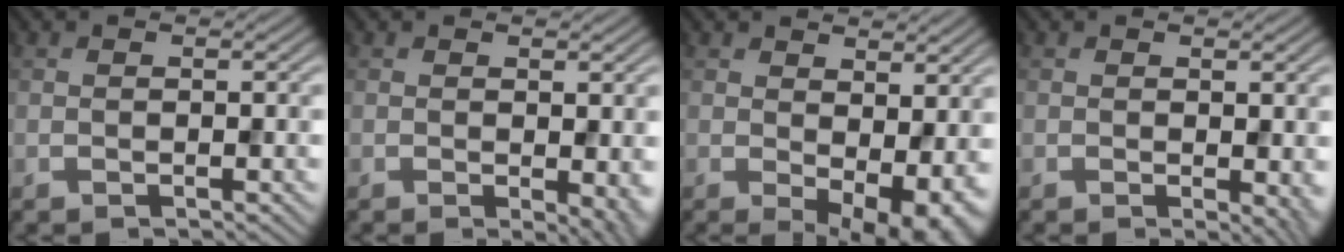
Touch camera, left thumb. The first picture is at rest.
{"total": 3.0, "force": [-0.3, 1.2, 2.7], "torque": [-0.031, -0.009, -0.002]}
{"total": 7.5, "force": [0.4, 4.1, 6.3], "torque": [-0.086, -0.018, 0.020]}
{"total": 2.2, "force": [-0.1, 0.8, 2.0], "torque": [-0.022, -0.008, 0.001]}